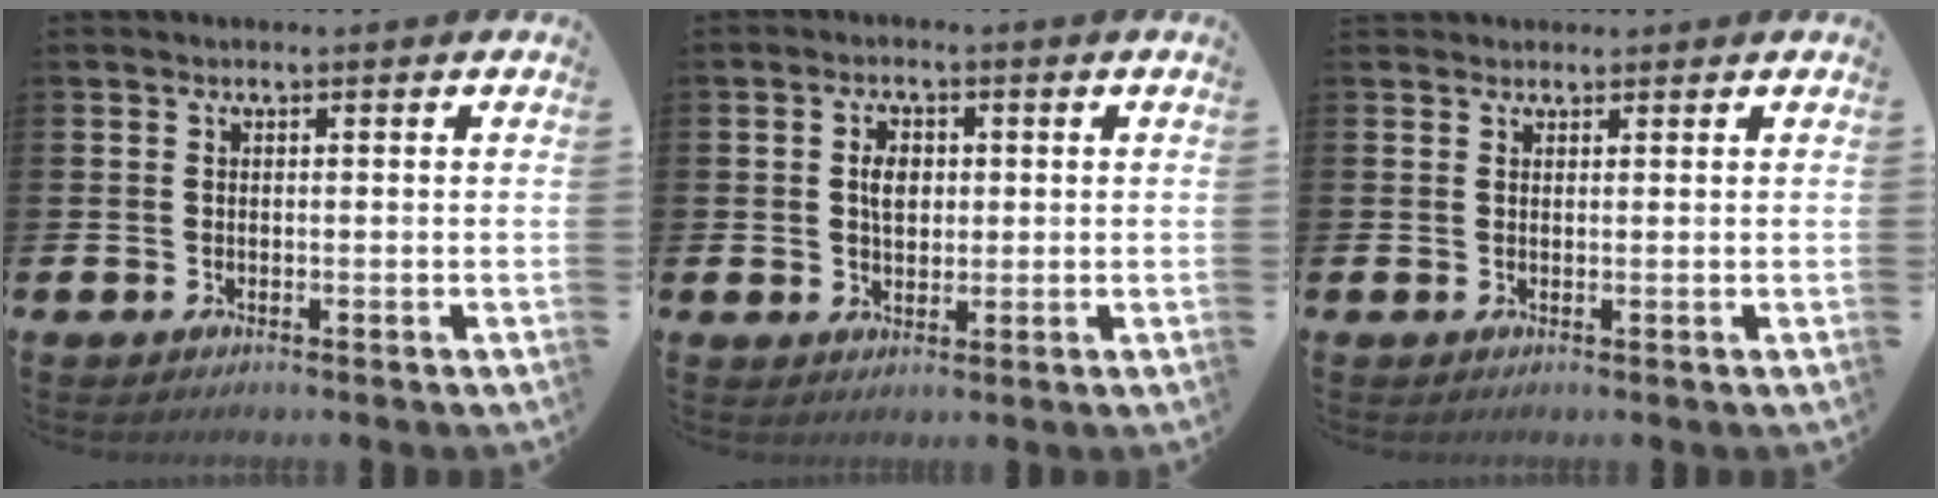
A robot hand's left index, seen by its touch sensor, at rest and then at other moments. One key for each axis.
{"total": 3.3, "fx": 0.6, "fy": 2.2, "fz": 2.4, "tx": -0.035, "ty": 0.002, "tz": 0.005}
{"total": 1.1, "fx": 1.1, "fy": 0.3, "fz": 0.0, "tx": 0.008, "ty": -0.002, "tz": 0.019}